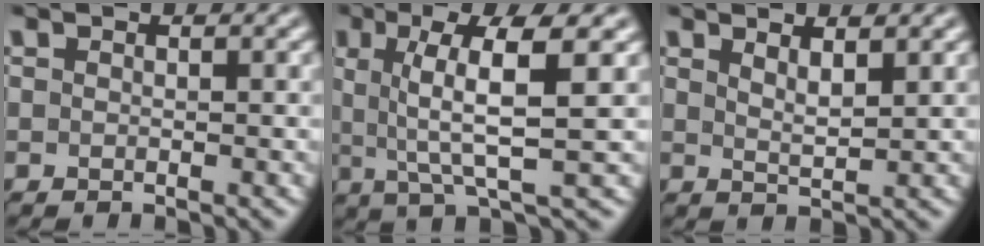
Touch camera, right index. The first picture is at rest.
{"total": 6.0, "force": [1.1, 0.8, 5.8], "torque": [-0.095, -0.005, 0.026]}
{"total": 1.9, "force": [1.4, -0.6, 1.1], "torque": [-0.014, -0.011, 0.033]}